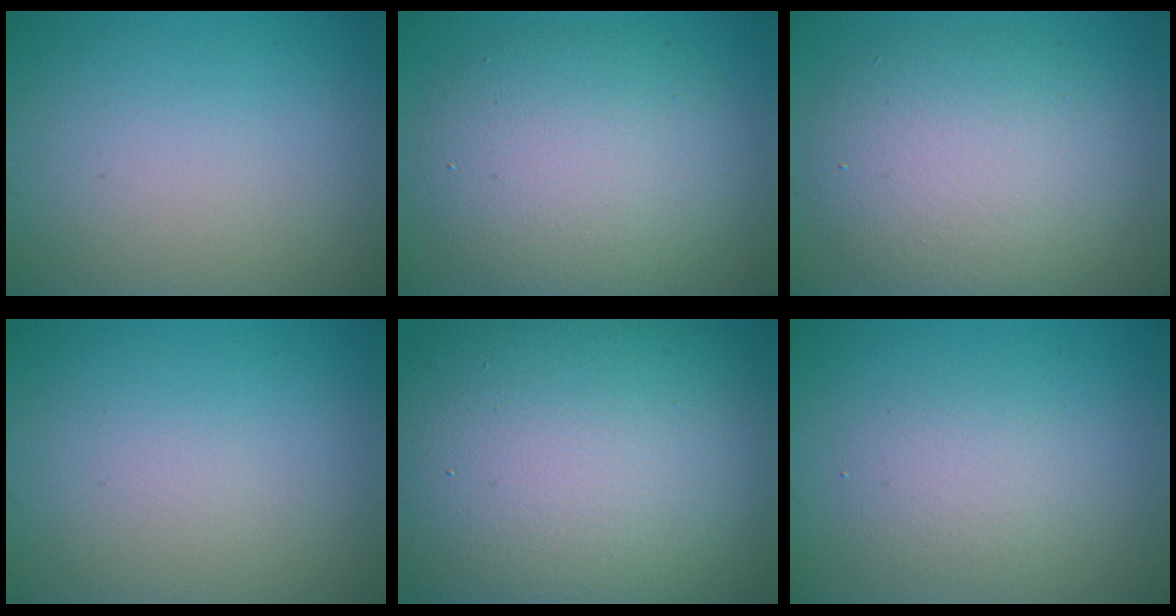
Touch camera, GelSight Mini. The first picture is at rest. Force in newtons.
{"total": 7.8, "press": 7.8, "slide": 0.2}
{"total": 7.3, "press": 7.3, "slide": 0.6}
{"total": 0.0}
{"total": 17.2, "press": 17.2, "slide": 1.1}
{"total": 2.2, "press": 2.2, "slide": 0.0}